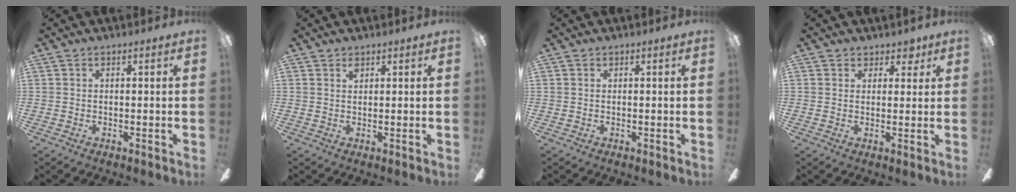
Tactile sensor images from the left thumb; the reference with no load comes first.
{"total": 1.4, "force": [1.2, 0.6, 0.6], "torque": [-0.005, -0.003, 0.020]}
{"total": 0.0}
{"total": 3.8, "force": [2.5, 2.8, 0.8], "torque": [-0.001, -0.005, 0.042]}